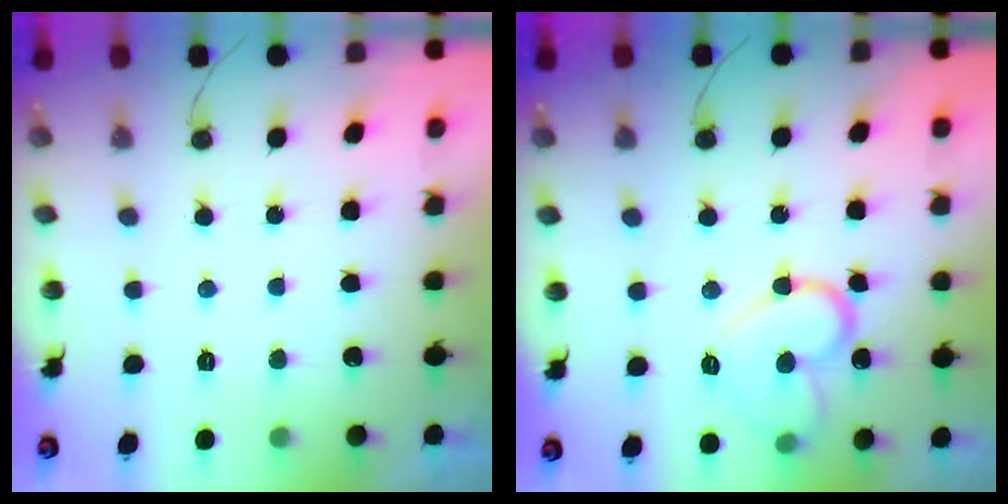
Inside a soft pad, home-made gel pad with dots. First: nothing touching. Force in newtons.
{"total": 13.6, "press": 13.6, "slide": 1.1}